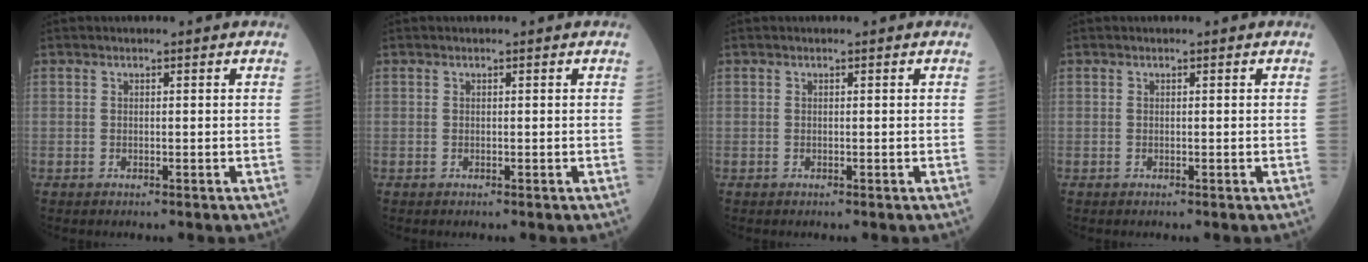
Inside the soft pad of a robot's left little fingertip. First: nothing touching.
{"total": 0.0}
{"total": 0.0}
{"total": 0.0}